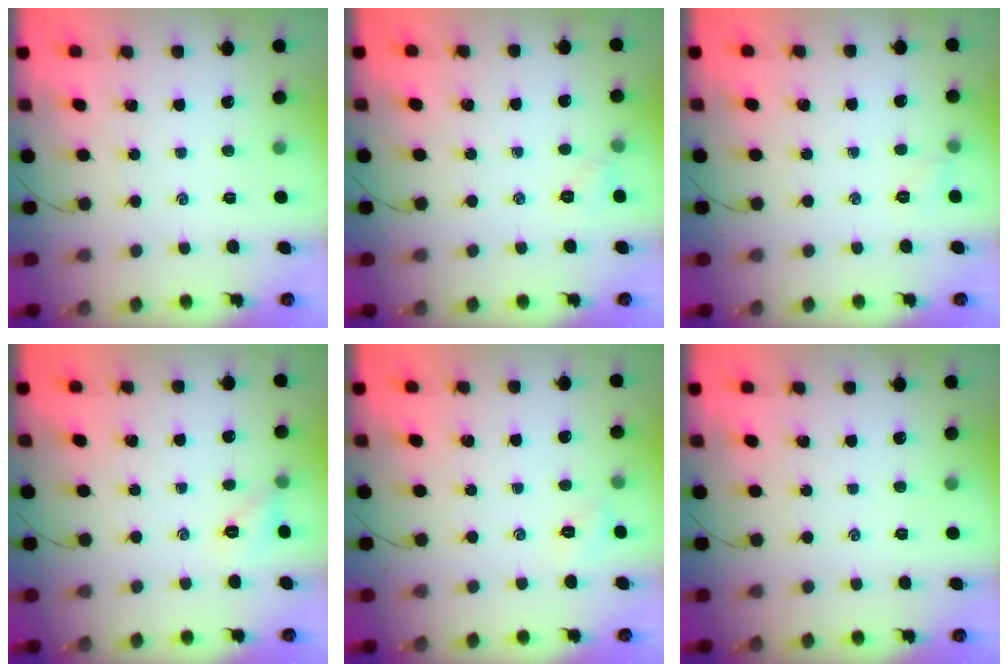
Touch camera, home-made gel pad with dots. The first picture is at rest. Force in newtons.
{"total": 4.1, "press": 3.9, "slide": 1.4}
{"total": 4.7, "press": 4.6, "slide": 1.0}
{"total": 5.3, "press": 5.3, "slide": 0.5}
{"total": 2.4, "press": 2.3, "slide": 0.7}
{"total": 0.0}